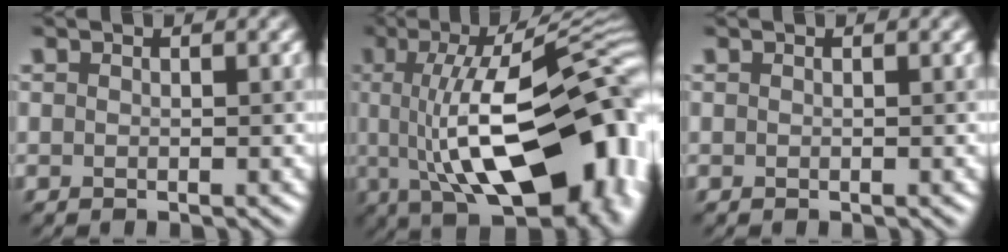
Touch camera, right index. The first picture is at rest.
{"total": 17.2, "force": [-0.8, 7.3, 15.5], "torque": [-0.209, 0.017, 0.000]}
{"total": 0.0}